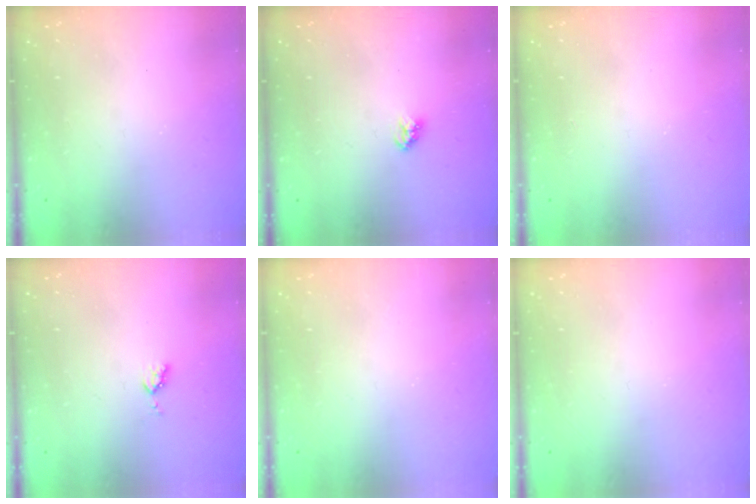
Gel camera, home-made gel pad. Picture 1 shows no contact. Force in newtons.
{"total": 3.2, "press": 3.1, "slide": 0.3}
{"total": 1.7, "press": 1.7, "slide": 0.2}
{"total": 3.6, "press": 3.5, "slide": 0.4}
{"total": 0.0}
{"total": 0.0}